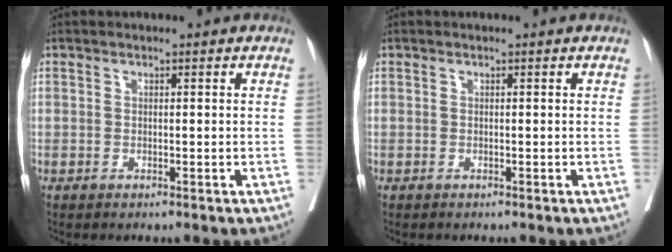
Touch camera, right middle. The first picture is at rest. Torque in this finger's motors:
{"motor_torque": [-0.14, 0.00, 0.01, 0.00]}